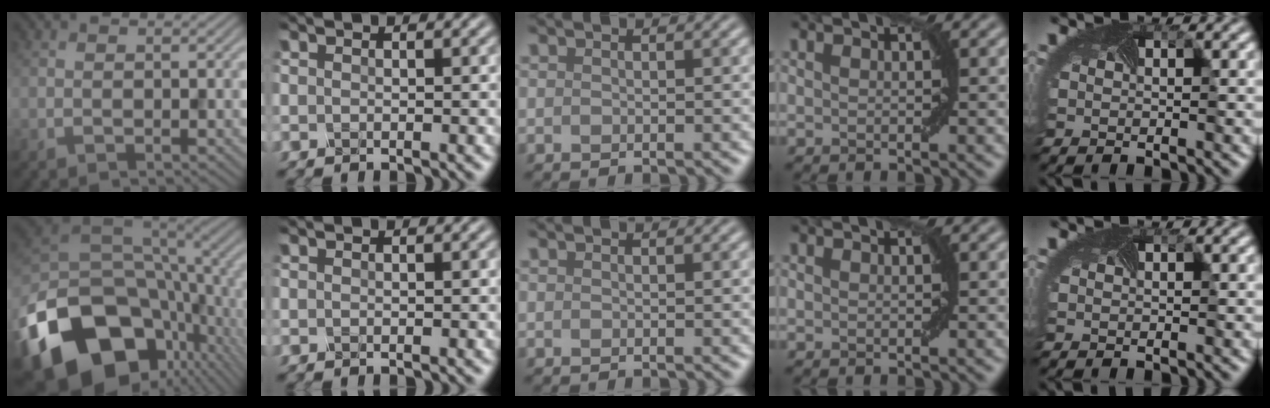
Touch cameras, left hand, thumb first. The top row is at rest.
{"thumb": {"total": 20.1, "force": [-8.5, 13.6, 12.1], "torque": [-0.289, -0.053, -0.125]}}